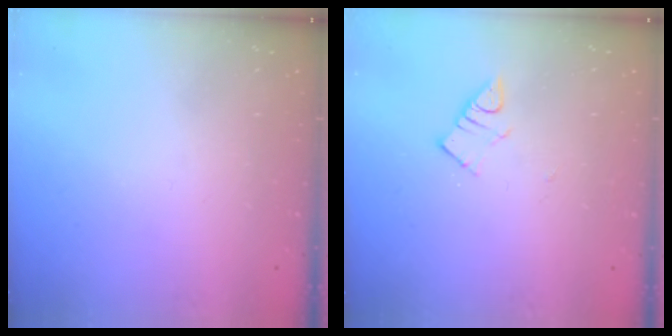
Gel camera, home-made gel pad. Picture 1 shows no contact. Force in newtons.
{"total": 4.2, "press": 4.2, "slide": 0.6}